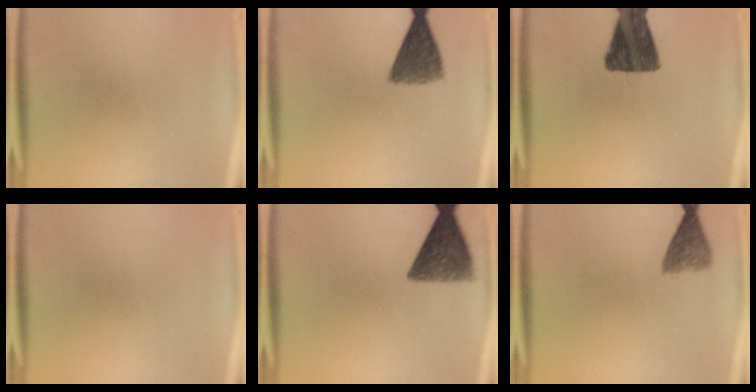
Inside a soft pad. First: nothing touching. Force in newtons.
{"total": 7.8}
{"total": 13.9}
{"total": 0.0}
{"total": 10.0}
{"total": 4.1}